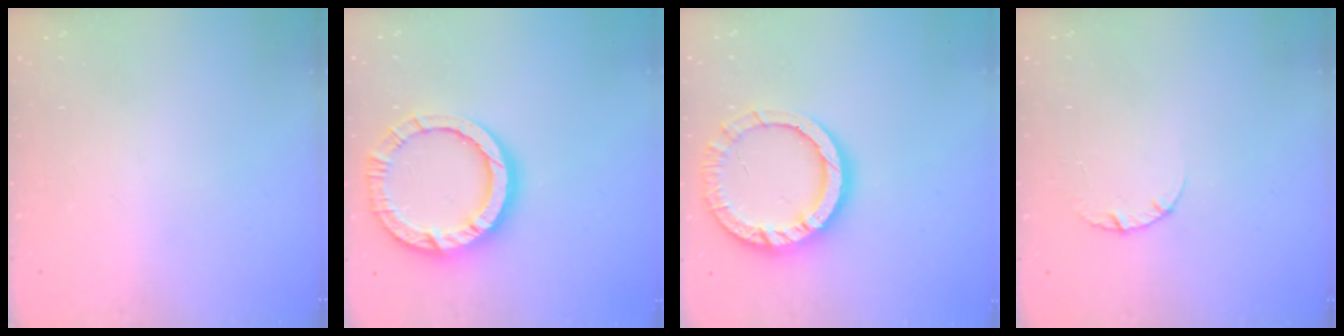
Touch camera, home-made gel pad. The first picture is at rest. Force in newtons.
{"total": 15.0, "press": 14.9, "slide": 1.9}
{"total": 14.0, "press": 14.0, "slide": 1.2}
{"total": 2.5, "press": 2.5, "slide": 0.3}